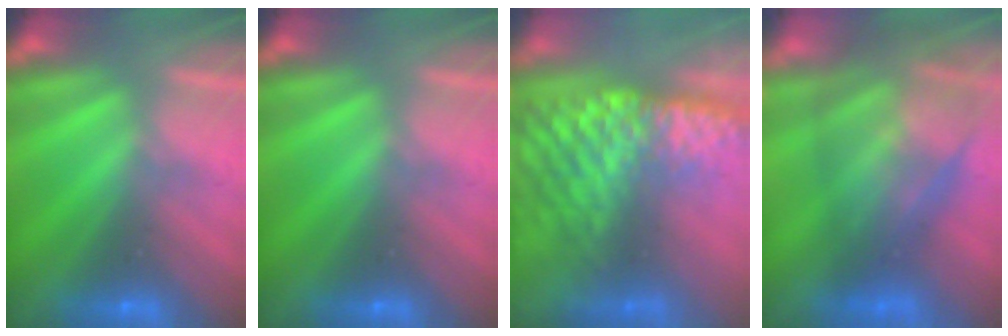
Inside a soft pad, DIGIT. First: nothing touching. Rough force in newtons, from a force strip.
{"total": 0.0}
{"total": 7.8}
{"total": 7.3}